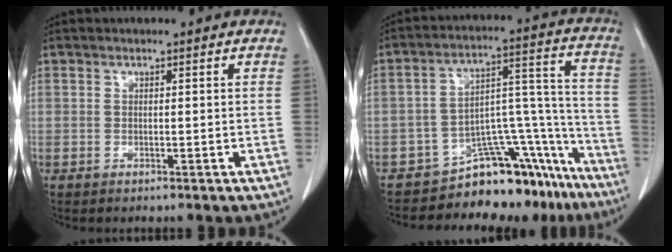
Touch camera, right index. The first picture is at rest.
{"total": 15.5, "force": [-13.6, 5.6, 4.9], "torque": [-0.020, 0.088, -0.197]}